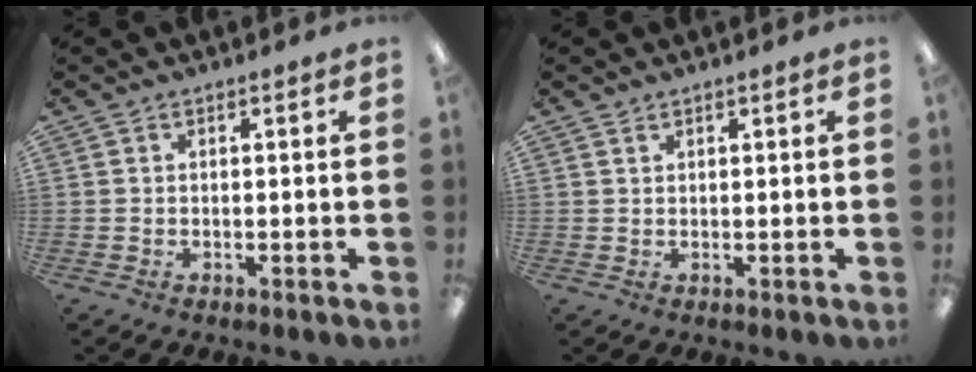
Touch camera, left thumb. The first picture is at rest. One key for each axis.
{"total": 0.8, "fx": 0.7, "fy": 0.3, "fz": 0.1, "tx": -0.004, "ty": 0.000, "tz": 0.014}